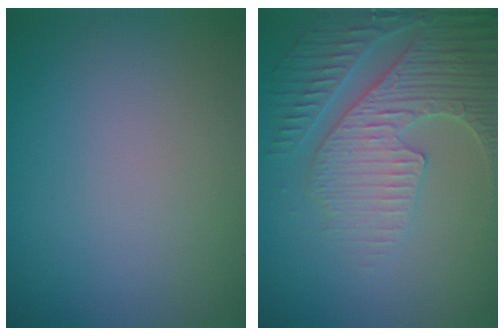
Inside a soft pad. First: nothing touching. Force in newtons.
{"total": 5.3, "press": 4.8, "slide": 2.3}